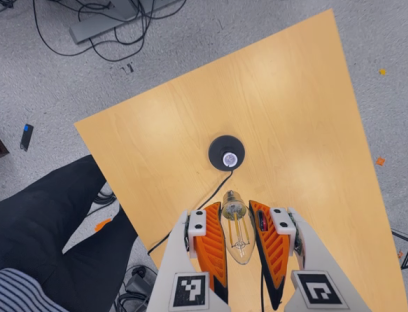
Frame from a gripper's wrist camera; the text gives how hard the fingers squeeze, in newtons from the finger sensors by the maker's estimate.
{"total": 23.1, "left": 24.7, "right": 21.4}